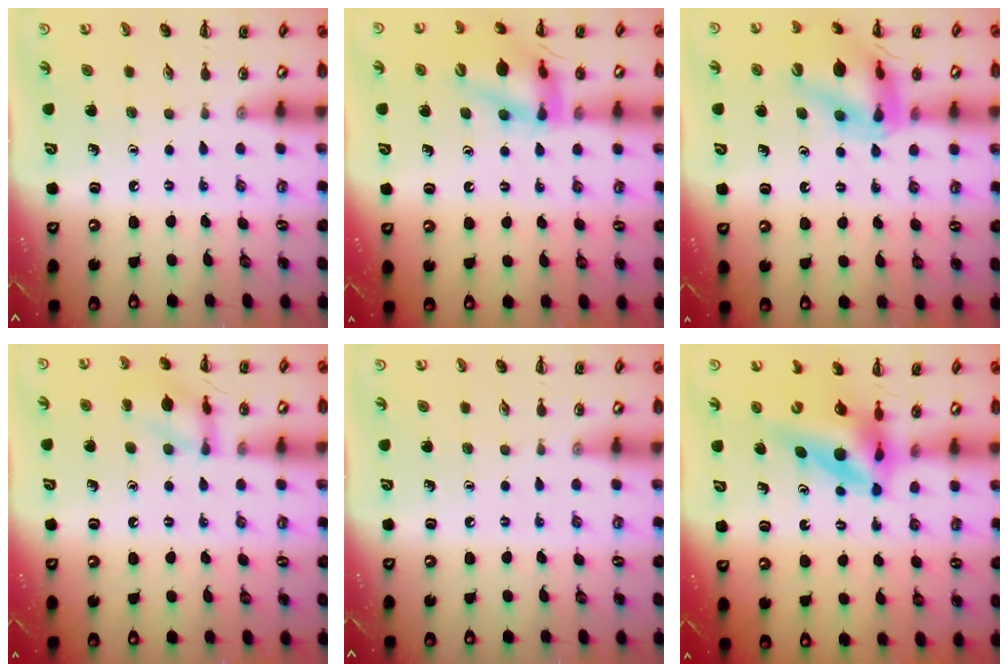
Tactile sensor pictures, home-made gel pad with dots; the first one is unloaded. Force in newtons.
{"total": 15.5, "press": 15.4, "slide": 2.0}
{"total": 14.9, "press": 14.8, "slide": 1.7}
{"total": 10.8, "press": 10.8, "slide": 0.4}
{"total": 0.0}
{"total": 10.6, "press": 10.1, "slide": 3.3}